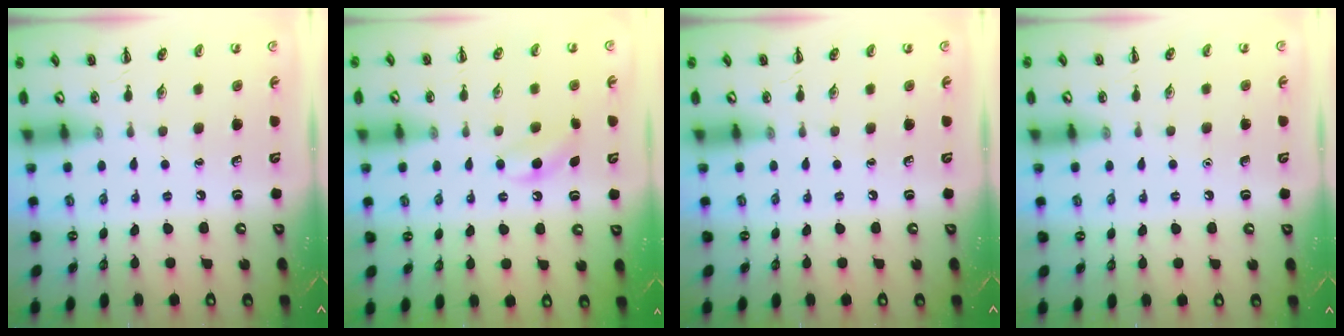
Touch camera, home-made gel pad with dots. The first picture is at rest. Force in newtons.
{"total": 6.1, "press": 5.9, "slide": 1.5}
{"total": 0.0}
{"total": 1.5, "press": 1.5, "slide": 0.1}